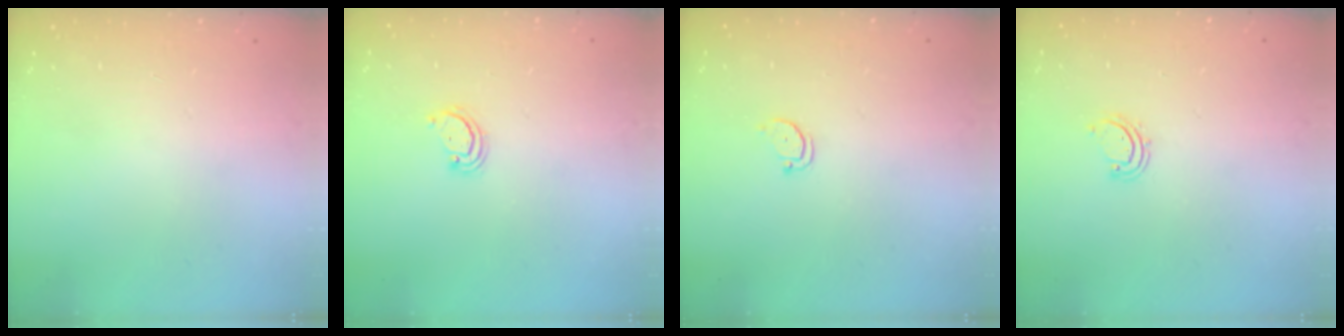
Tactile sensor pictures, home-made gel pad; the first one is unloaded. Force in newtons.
{"total": 2.6, "press": 2.6, "slide": 0.3}
{"total": 2.2, "press": 2.2, "slide": 0.2}
{"total": 2.9, "press": 2.9, "slide": 0.3}